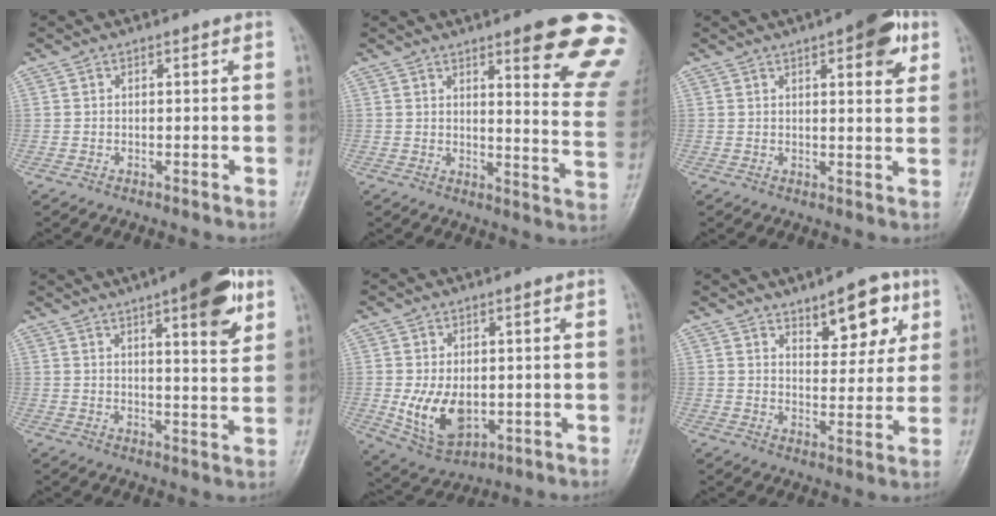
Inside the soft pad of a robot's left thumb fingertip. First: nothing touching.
{"total": 16.8, "force": [10.6, 2.7, 12.8], "torque": [-0.127, -0.061, 0.123]}
{"total": 9.3, "force": [4.4, 3.2, 7.5], "torque": [-0.076, -0.011, 0.050]}
{"total": 13.1, "force": [6.7, 3.5, 10.7], "torque": [-0.124, -0.025, 0.086]}
{"total": 9.6, "force": [-1.2, 6.1, 7.3], "torque": [-0.118, -0.010, -0.004]}
{"total": 9.9, "force": [5.5, 4.6, 6.9], "torque": [-0.062, -0.030, 0.079]}